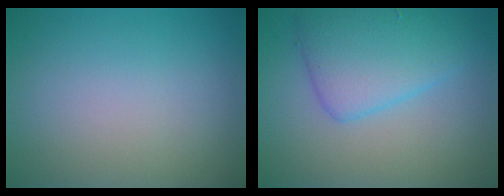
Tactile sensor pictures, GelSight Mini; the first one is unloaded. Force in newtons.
{"total": 5.3, "press": 5.3, "slide": 0.2}